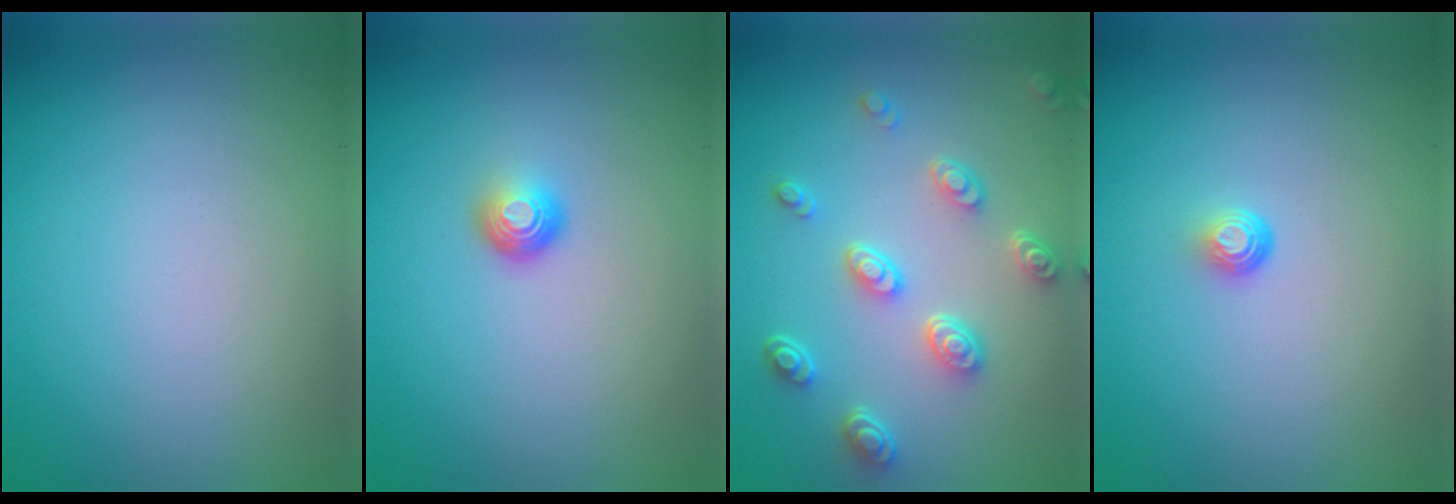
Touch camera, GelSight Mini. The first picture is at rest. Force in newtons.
{"total": 1.8, "press": 1.1, "slide": 1.4}
{"total": 4.5, "press": 3.5, "slide": 2.9}
{"total": 1.0, "press": 0.6, "slide": 0.8}